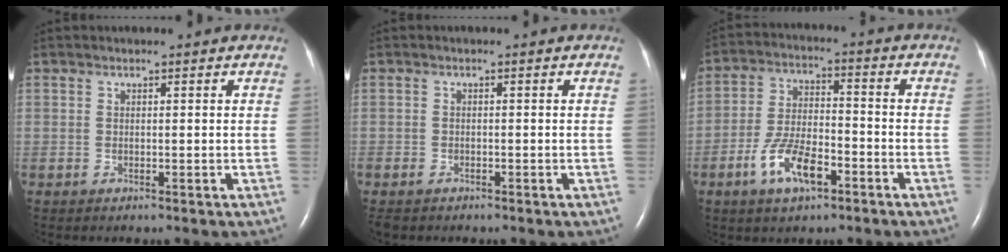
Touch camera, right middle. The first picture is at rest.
{"total": 2.5, "force": [-2.1, 1.2, 0.8], "torque": [-0.020, -0.005, -0.032]}
{"total": 9.1, "force": [-4.7, 3.5, 7.1], "torque": [-0.149, 0.003, -0.085]}